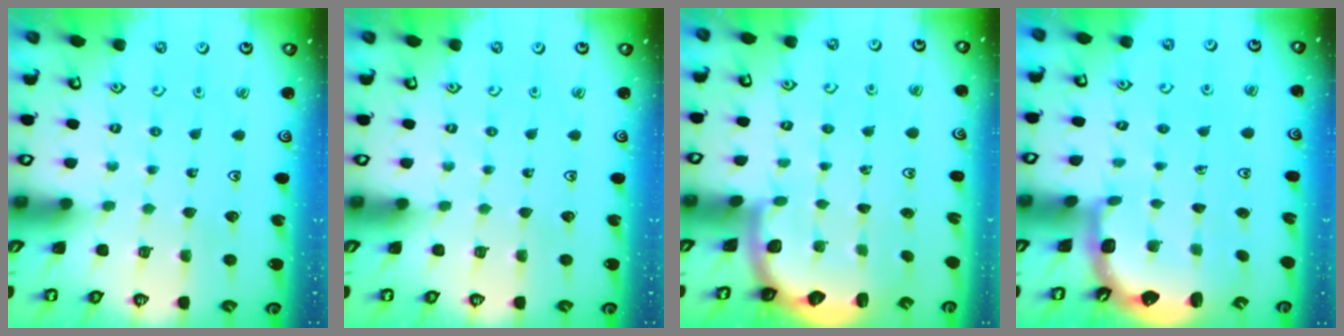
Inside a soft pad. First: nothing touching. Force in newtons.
{"total": 0.0}
{"total": 2.4, "press": 2.1, "slide": 1.2}
{"total": 2.6, "press": 2.3, "slide": 1.3}